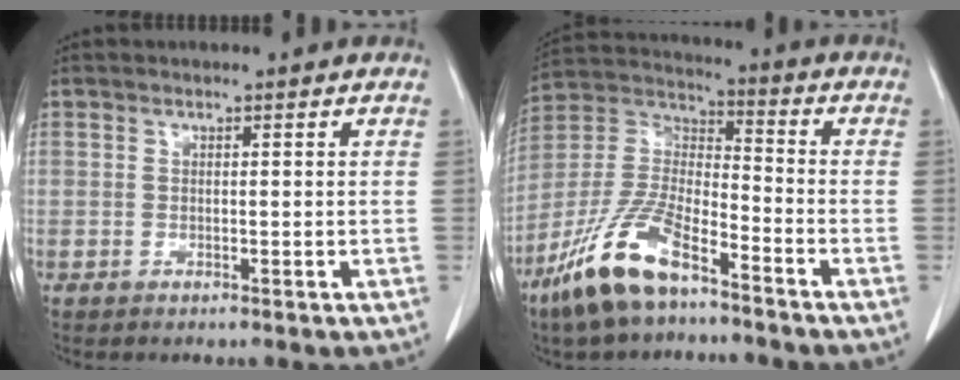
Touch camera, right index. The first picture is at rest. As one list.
[{"total": 14.0, "force": [-9.4, 4.1, 9.6], "torque": [-0.205, -0.005, -0.181]}]